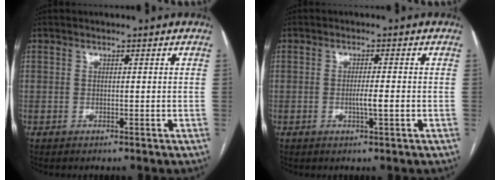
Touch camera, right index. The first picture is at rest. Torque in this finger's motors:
{"motor_torque": [0.36, -0.27, 0.31, 0.05]}